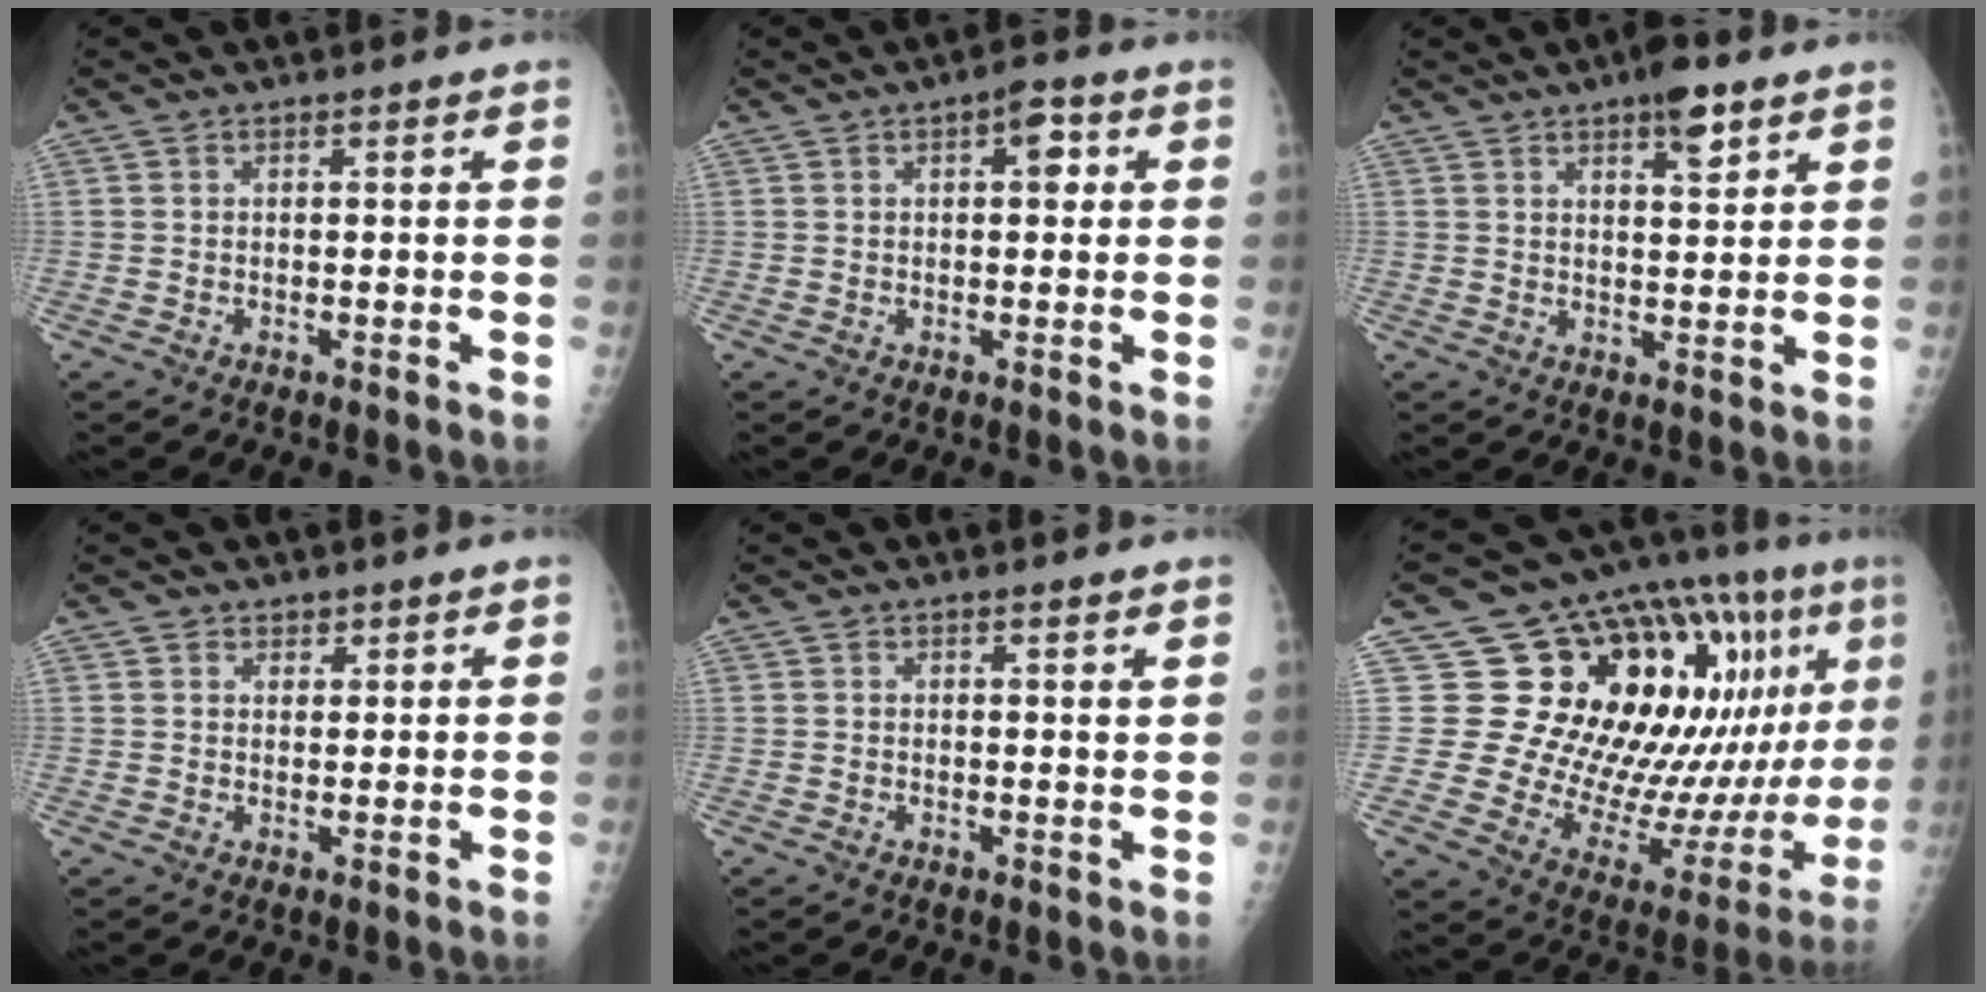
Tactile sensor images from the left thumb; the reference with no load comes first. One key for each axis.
{"total": 4.0, "fx": 1.2, "fy": 2.0, "fz": 3.3, "tx": -0.031, "ty": 0.003, "tz": 0.010}
{"total": 6.3, "fx": 3.9, "fy": 2.1, "fz": 4.4, "tx": -0.052, "ty": -0.020, "tz": 0.054}
{"total": 1.7, "fx": 1.2, "fy": 1.2, "fz": -0.1, "tx": 0.025, "ty": -0.006, "tz": 0.011}
{"total": 1.4, "fx": 1.1, "fy": 0.2, "fz": 0.9, "tx": -0.004, "ty": -0.005, "tz": 0.012}
{"total": 27.5, "fx": 9.0, "fy": 12.4, "fz": 22.8, "tx": -0.277, "ty": -0.016, "tz": 0.155}